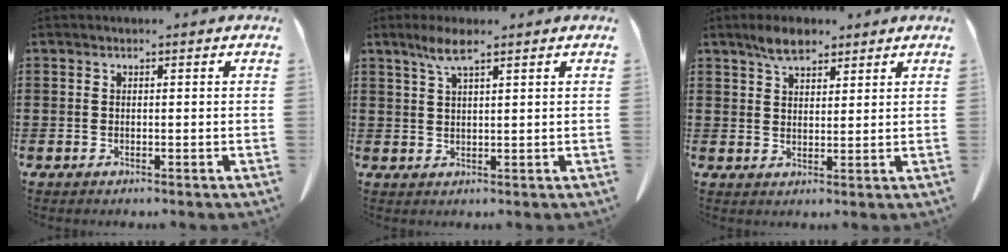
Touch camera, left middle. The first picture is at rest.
{"total": 4.2, "force": [2.5, 0.6, 3.2], "torque": [-0.070, 0.004, 0.044]}
{"total": 4.6, "force": [3.5, 1.9, 2.3], "torque": [-0.053, 0.006, 0.065]}